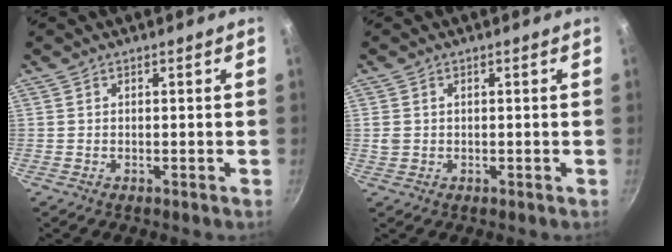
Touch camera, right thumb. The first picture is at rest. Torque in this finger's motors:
{"motor_torque": [-0.06, -0.06, 0.11, 0.60, -0.04]}